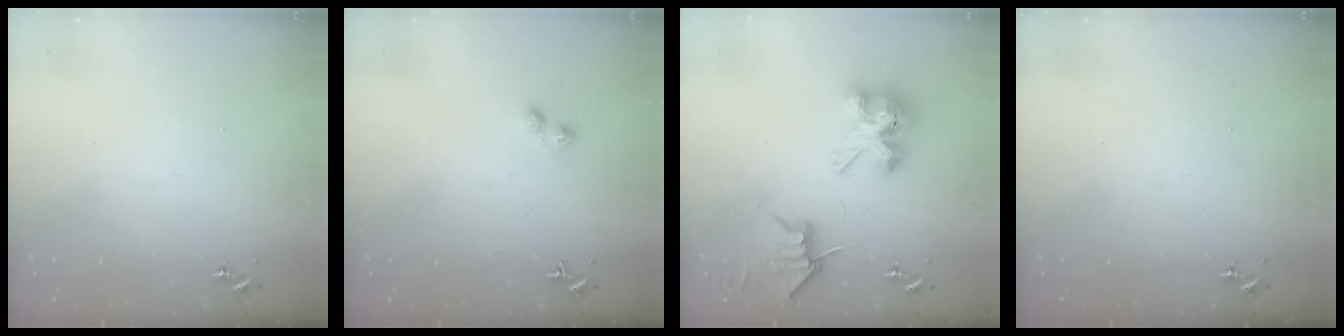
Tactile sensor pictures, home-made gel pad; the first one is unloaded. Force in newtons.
{"total": 2.8, "press": 2.8, "slide": 0.4}
{"total": 9.7, "press": 9.6, "slide": 0.7}
{"total": 0.0}